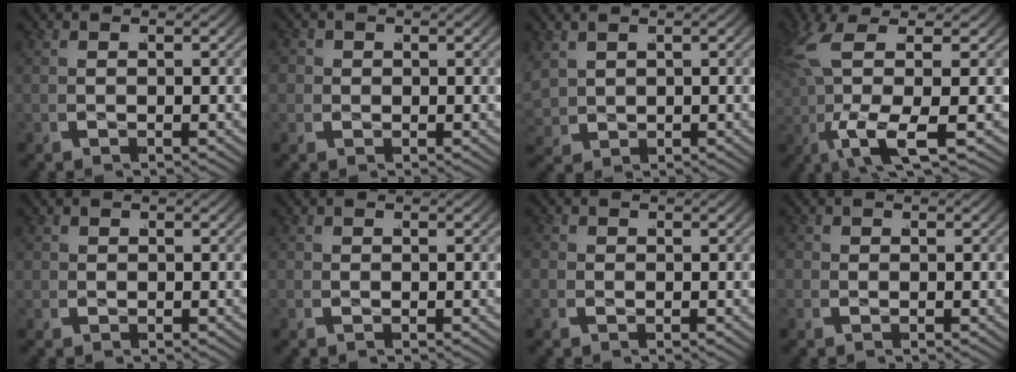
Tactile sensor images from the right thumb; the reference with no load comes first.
{"total": 2.5, "force": [0.1, 2.4, 0.9], "torque": [-0.025, -0.010, 0.004]}
{"total": 2.0, "force": [0.6, 1.7, 0.8], "torque": [-0.024, -0.010, 0.021]}
{"total": 7.9, "force": [0.8, 2.7, 7.4], "torque": [-0.145, -0.002, 0.010]}
{"total": 1.0, "force": [0.2, 1.0, 0.2], "torque": [-0.006, -0.007, 0.006]}
{"total": 0.8, "force": [0.0, 0.8, 0.1], "torque": [-0.004, -0.006, 0.001]}
{"total": 2.2, "force": [-0.1, 2.0, 0.7], "torque": [-0.020, -0.008, -0.004]}
{"total": 1.7, "force": [-0.1, 1.7, 0.5], "torque": [-0.015, -0.008, -0.003]}